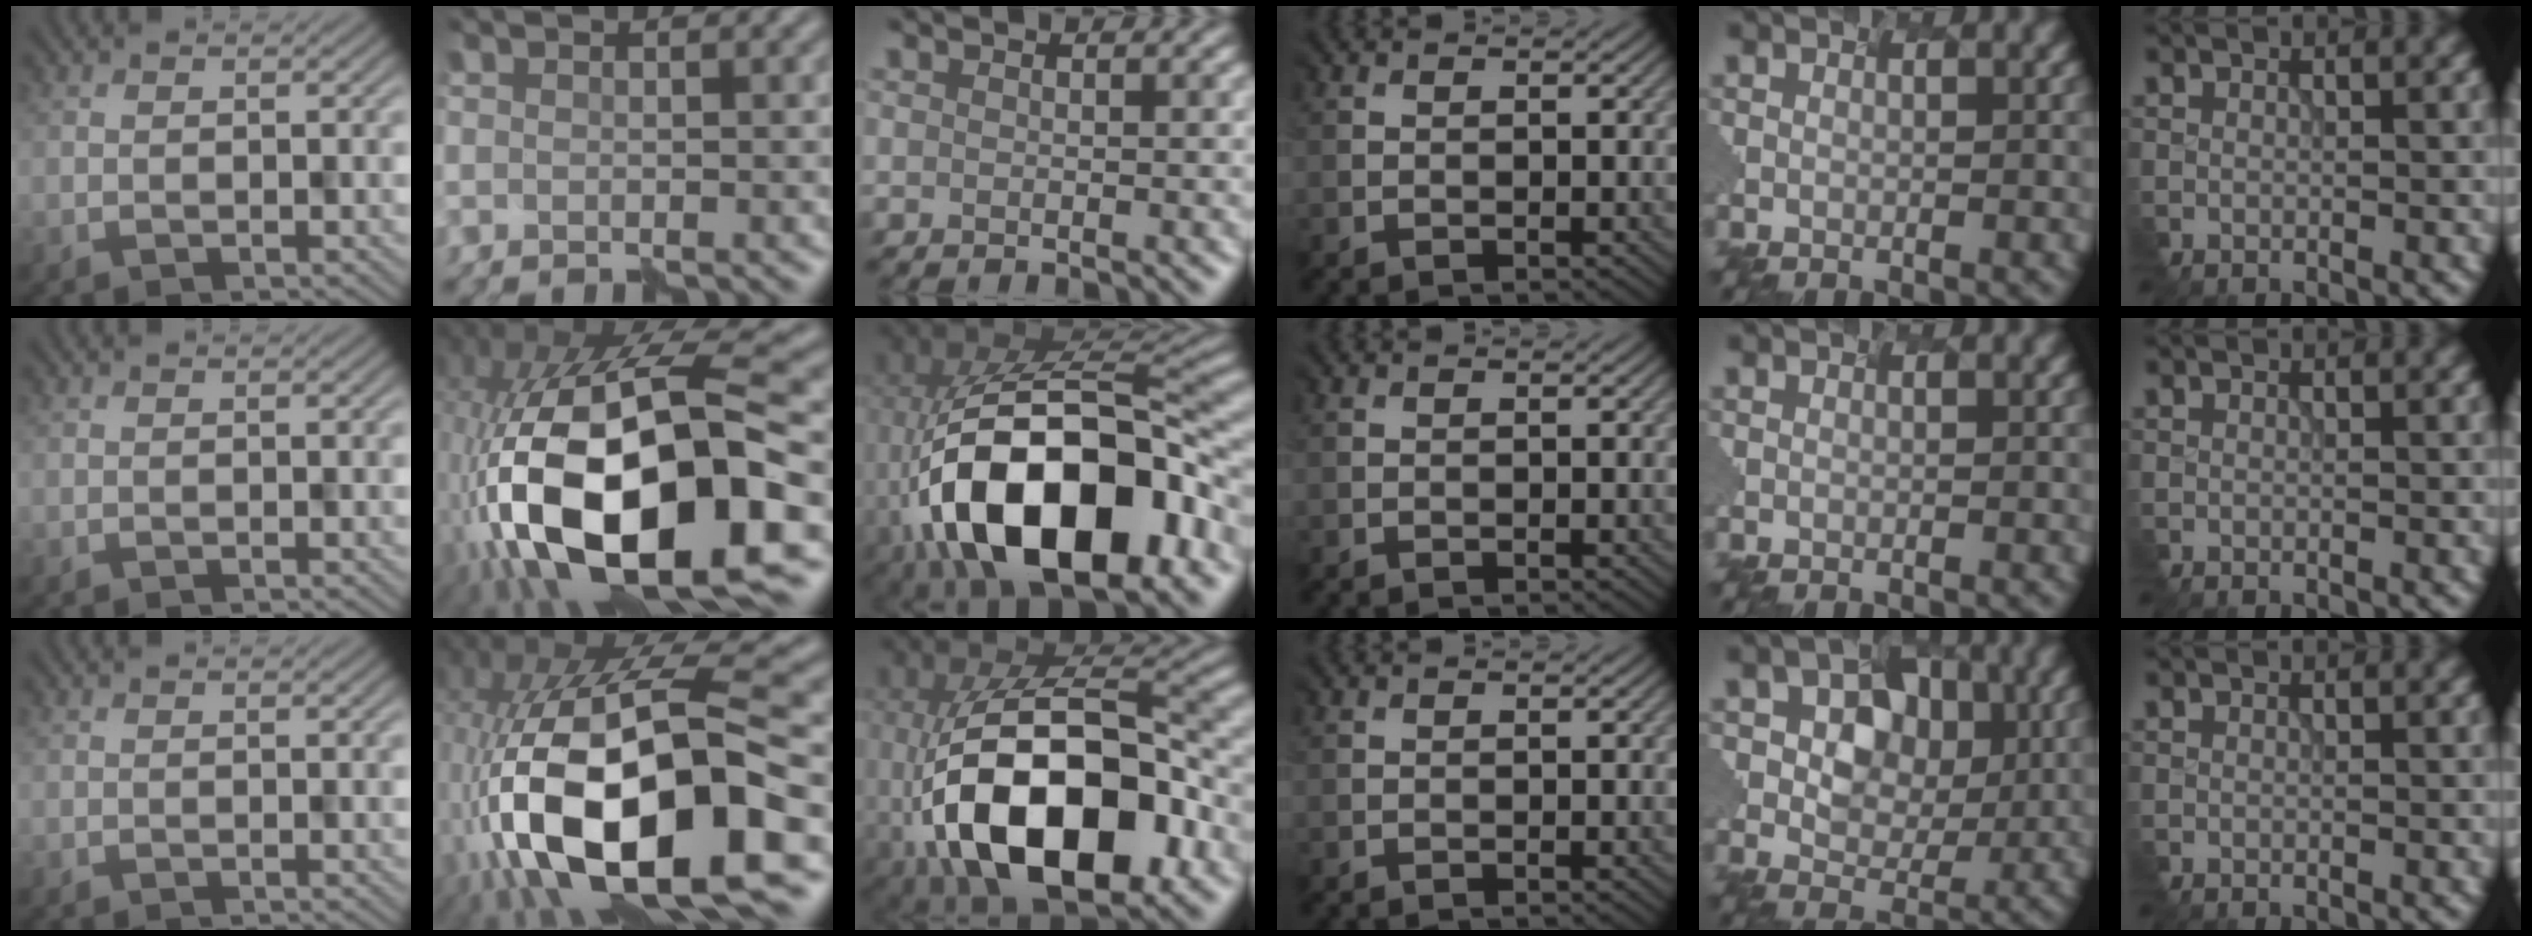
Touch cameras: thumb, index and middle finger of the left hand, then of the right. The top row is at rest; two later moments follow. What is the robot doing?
{"motion": "assemble", "object": "hinged jar"}